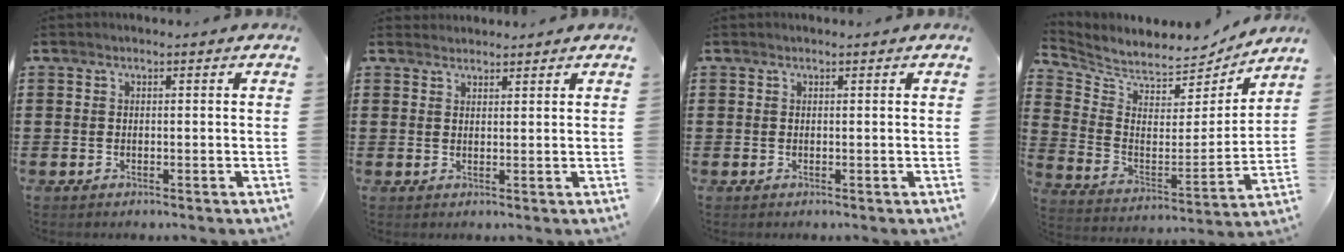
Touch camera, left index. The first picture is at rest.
{"total": 1.6, "force": [1.5, 0.3, -0.1], "torque": [-0.001, 0.002, 0.031]}
{"total": 0.0}
{"total": 5.5, "force": [5.3, 1.3, 0.6], "torque": [-0.048, -0.050, 0.087]}